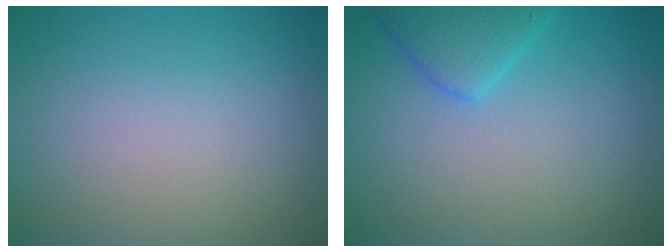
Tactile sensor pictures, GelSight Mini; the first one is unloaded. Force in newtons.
{"total": 2.9, "press": 2.9, "slide": 0.2}